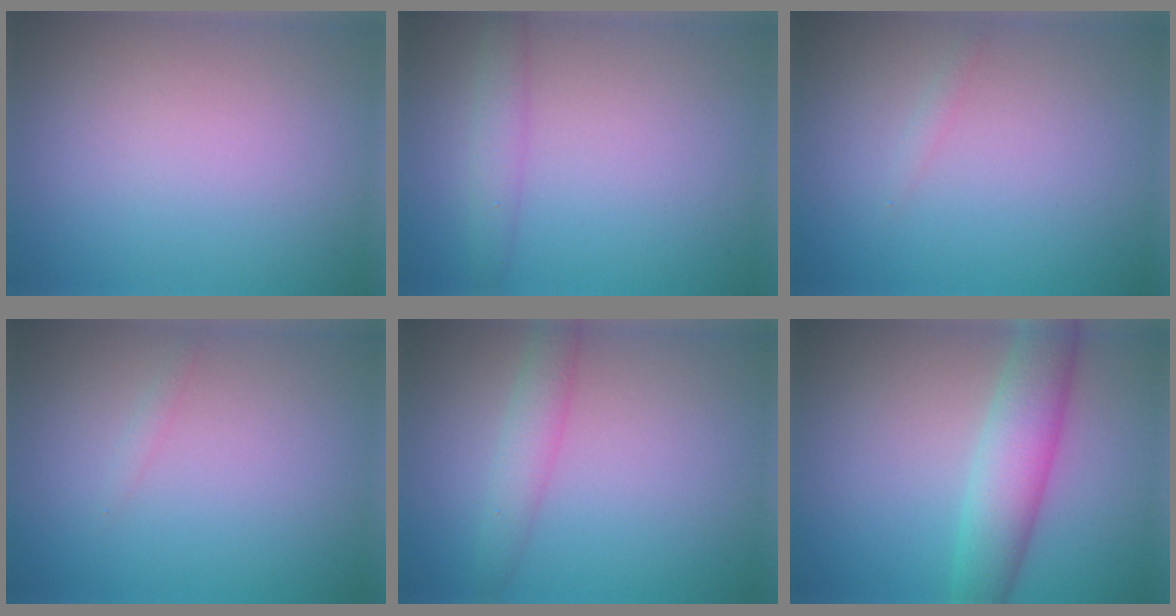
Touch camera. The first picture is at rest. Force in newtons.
{"total": 2.0, "press": 2.0, "slide": 0.0}
{"total": 0.6, "press": 0.6, "slide": 0.0}
{"total": 0.6, "press": 0.6, "slide": 0.0}
{"total": 2.6, "press": 2.6, "slide": 0.1}
{"total": 6.1, "press": 6.1, "slide": 0.1}